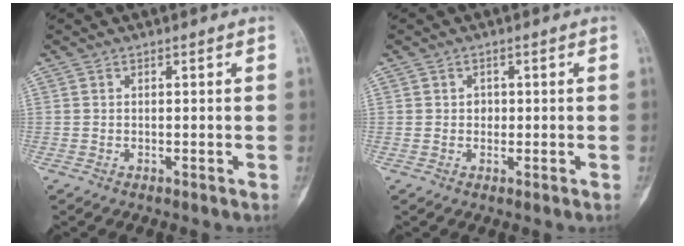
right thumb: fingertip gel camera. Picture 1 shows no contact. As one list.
[{"total": 1.6, "force": [0.0, 1.4, 0.7], "torque": [-0.003, 0.004, -0.002]}]